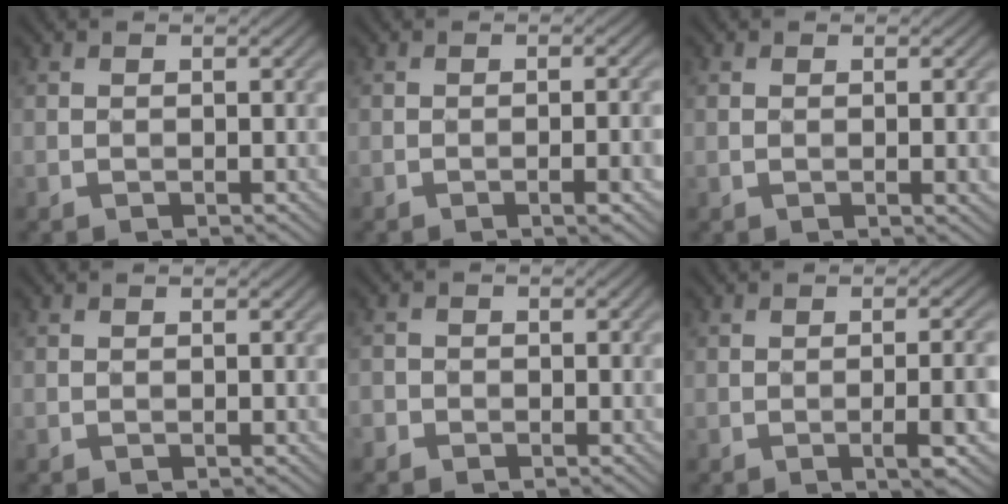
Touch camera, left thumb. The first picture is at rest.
{"total": 2.4, "force": [-1.2, 0.1, 2.1], "torque": [-0.033, 0.005, -0.018]}
{"total": 1.7, "force": [-0.1, 0.1, 1.7], "torque": [-0.036, 0.000, 0.000]}
{"total": 0.0}
{"total": 1.7, "force": [-1.0, 1.4, 0.4], "torque": [-0.002, 0.001, -0.019]}
{"total": 5.0, "force": [-1.7, 0.6, 4.7], "torque": [-0.073, 0.004, -0.022]}